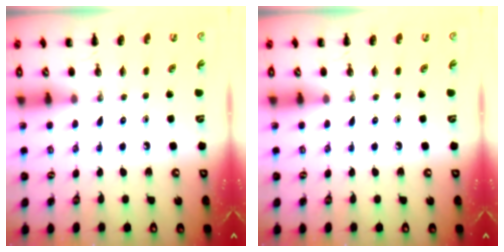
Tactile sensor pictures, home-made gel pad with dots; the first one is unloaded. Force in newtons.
{"total": 0.0}